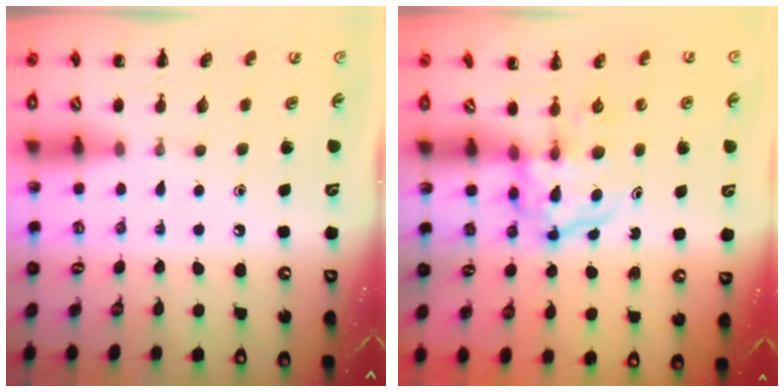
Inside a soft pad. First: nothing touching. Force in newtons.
{"total": 3.9, "press": 3.9, "slide": 0.4}